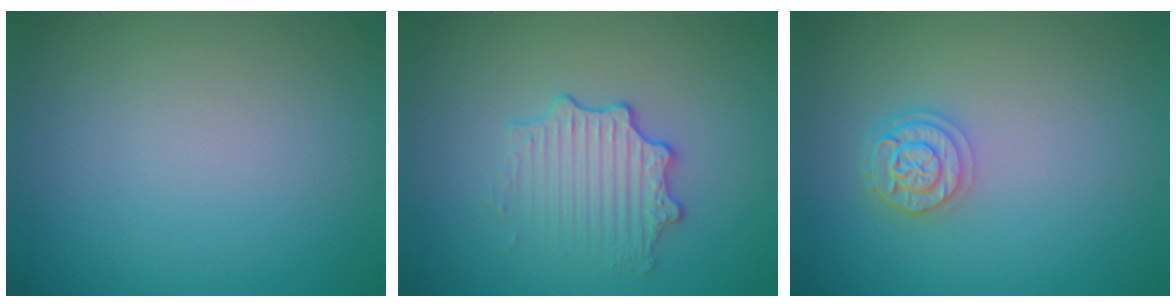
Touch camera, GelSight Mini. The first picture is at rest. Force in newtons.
{"total": 3.0, "press": 2.7, "slide": 1.1}
{"total": 2.8, "press": 2.3, "slide": 1.5}